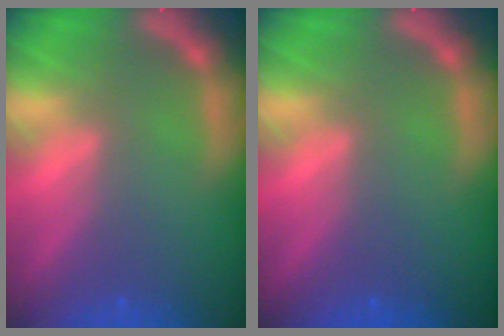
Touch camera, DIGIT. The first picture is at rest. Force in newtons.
{"total": 0.0}